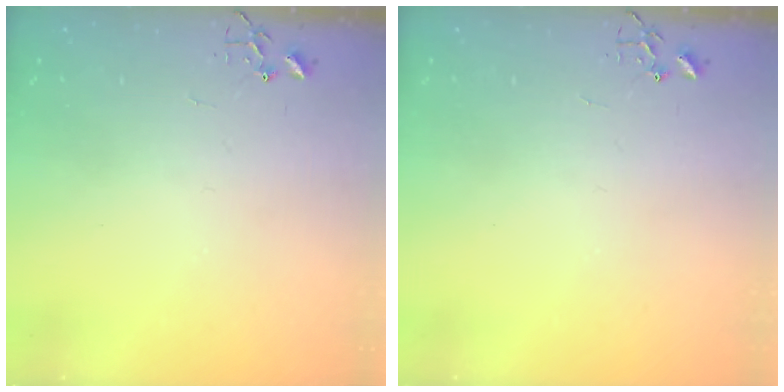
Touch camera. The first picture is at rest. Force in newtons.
{"total": 0.0}